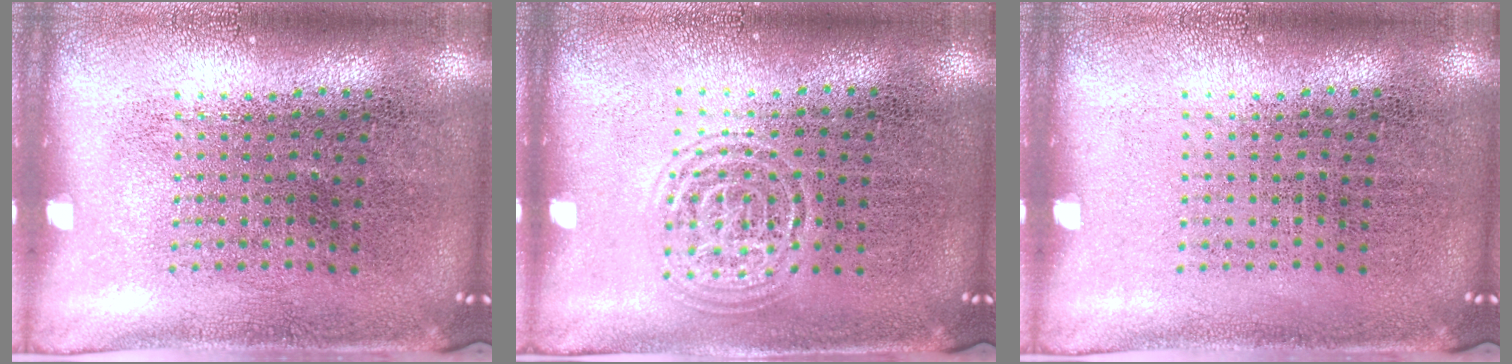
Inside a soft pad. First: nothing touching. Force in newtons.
{"total": 1.3, "press": 1.3, "slide": 0.1}
{"total": 0.0}